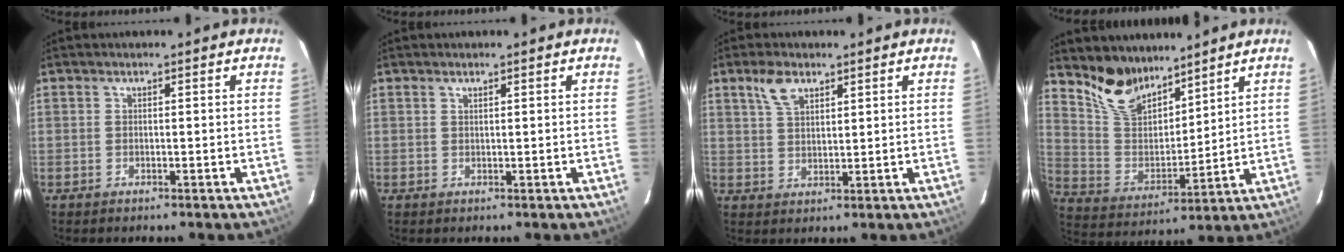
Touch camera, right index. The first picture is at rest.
{"total": 0.5, "force": [0.5, 0.1, 0.2], "torque": [-0.004, 0.001, 0.009]}
{"total": 5.2, "force": [3.2, 2.7, 3.1], "torque": [-0.058, 0.011, 0.063]}
{"total": 11.9, "force": [9.7, 5.4, 4.4], "torque": [-0.098, 0.005, 0.194]}